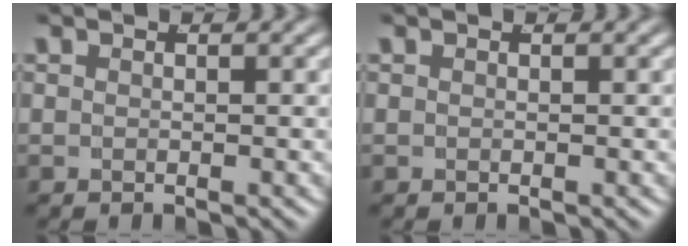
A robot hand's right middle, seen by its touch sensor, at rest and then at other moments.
{"total": 0.0}